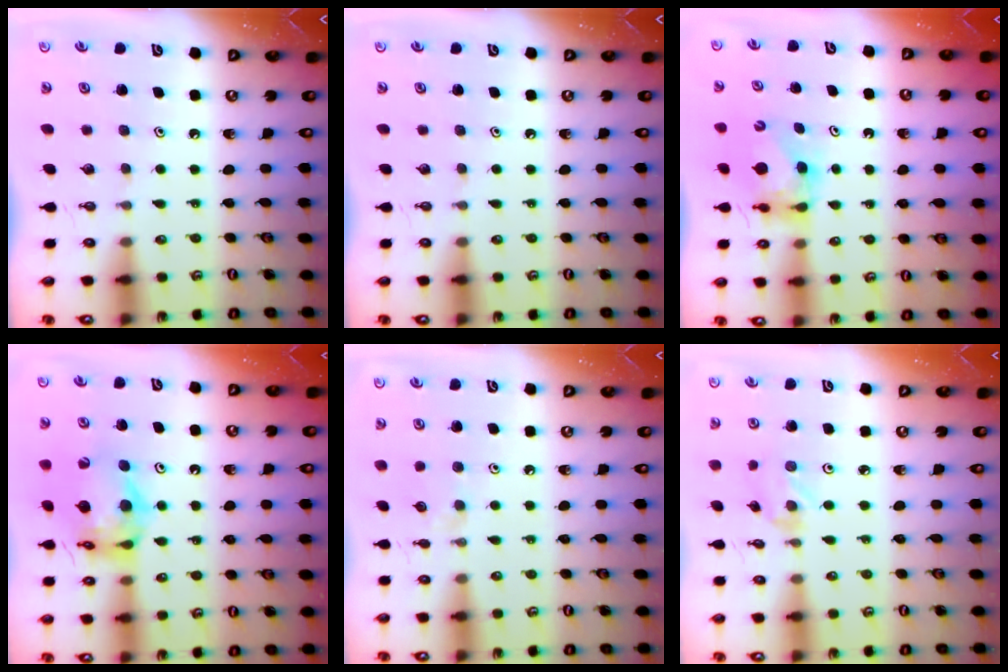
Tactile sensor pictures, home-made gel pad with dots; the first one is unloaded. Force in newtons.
{"total": 0.0}
{"total": 6.4, "press": 6.4, "slide": 0.6}
{"total": 13.9, "press": 13.8, "slide": 1.5}
{"total": 2.6, "press": 2.5, "slide": 0.4}
{"total": 1.5, "press": 1.4, "slide": 0.3}